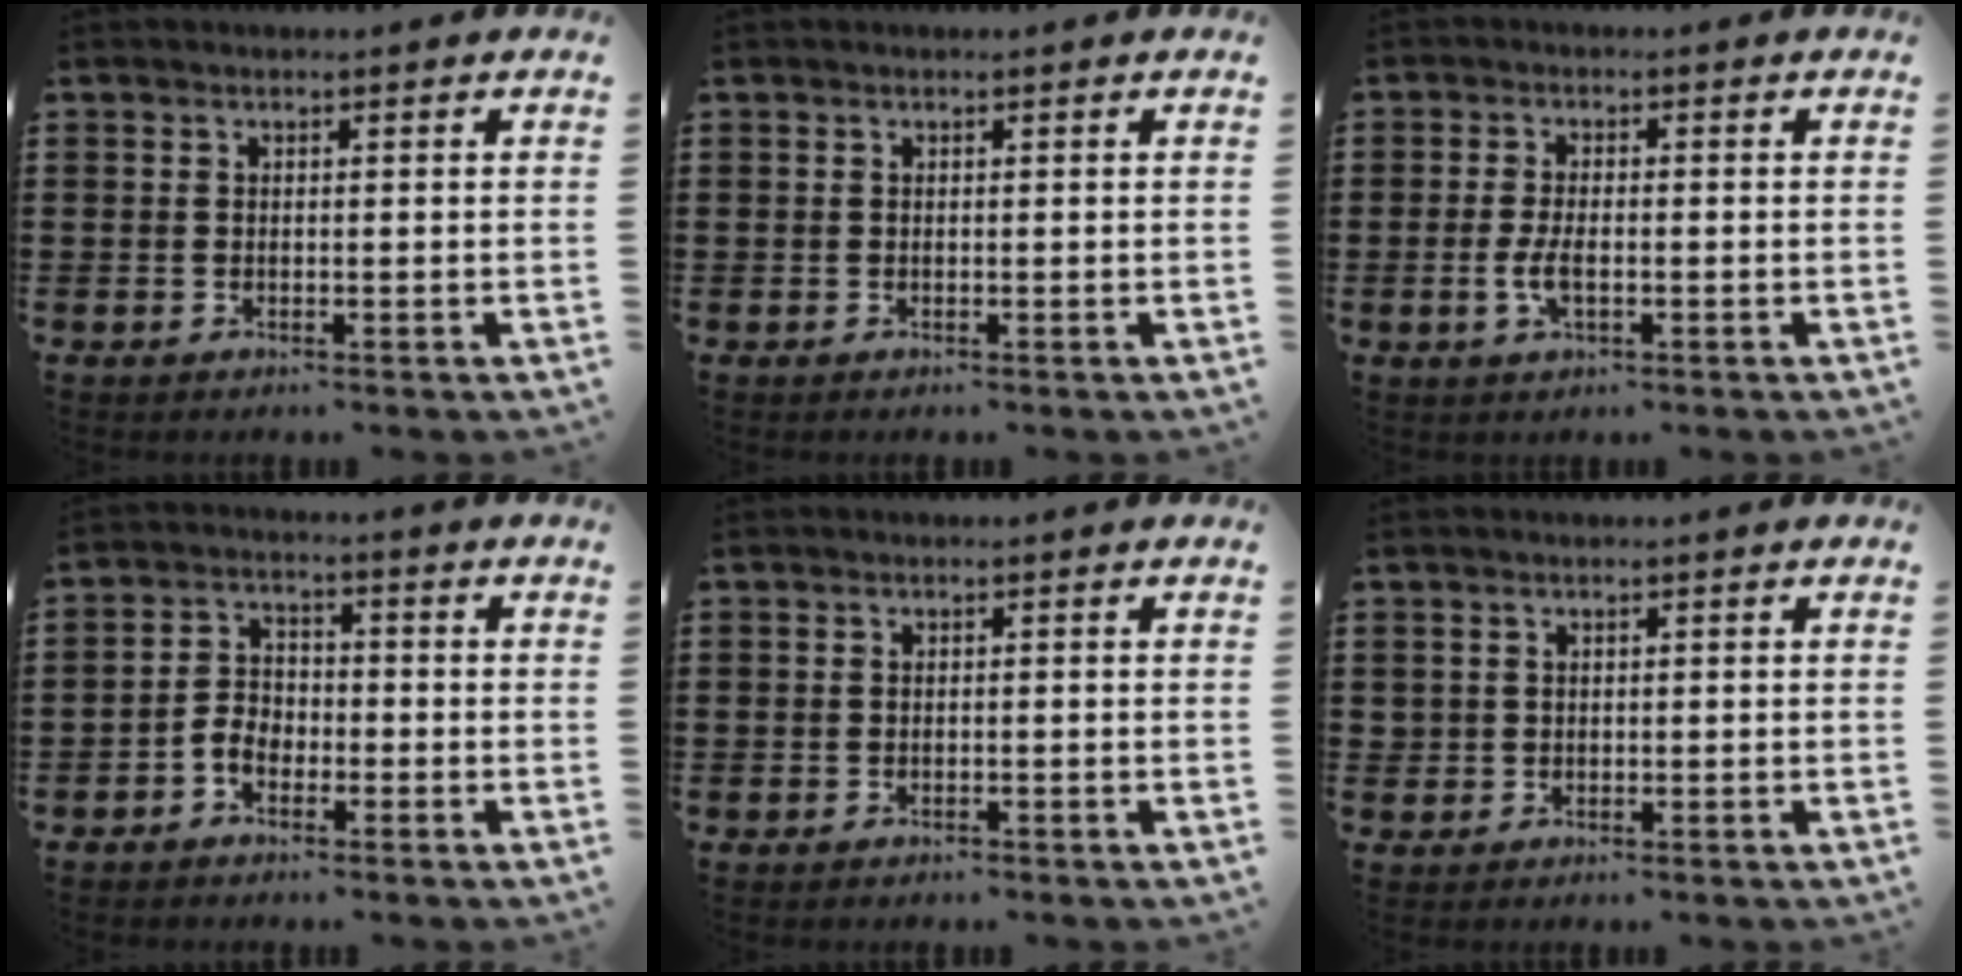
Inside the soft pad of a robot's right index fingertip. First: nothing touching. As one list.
[{"total": 0.0}, {"total": 3.6, "force": [-0.8, 1.6, 3.1], "torque": [-0.070, -0.002, -0.018]}, {"total": 3.3, "force": [-1.9, 2.3, 1.4], "torque": [-0.040, 0.004, -0.041]}, {"total": 0.0}, {"total": 0.9, "force": [0.2, 0.8, 0.1], "torque": [-0.004, 0.005, 0.003]}]